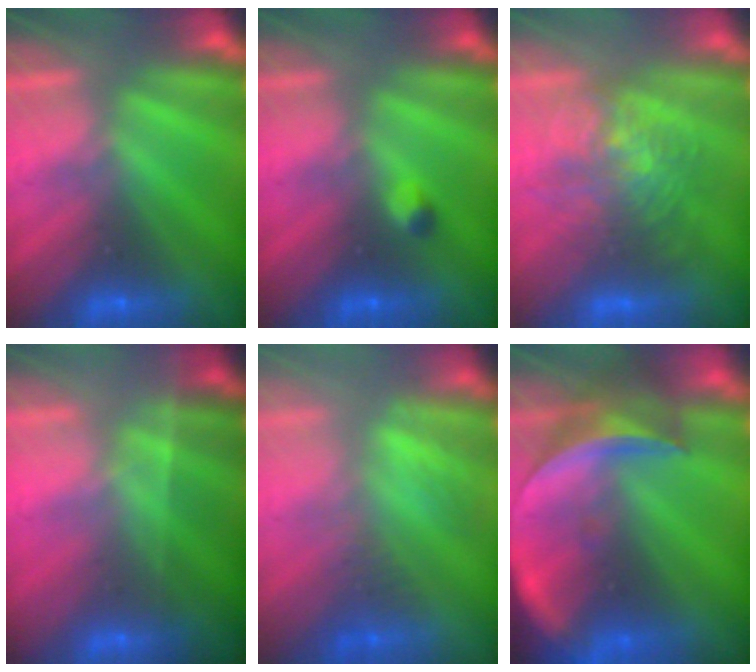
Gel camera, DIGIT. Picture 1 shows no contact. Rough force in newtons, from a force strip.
{"total": 2.4}
{"total": 3.7}
{"total": 1.9}
{"total": 2.9}
{"total": 9.4}